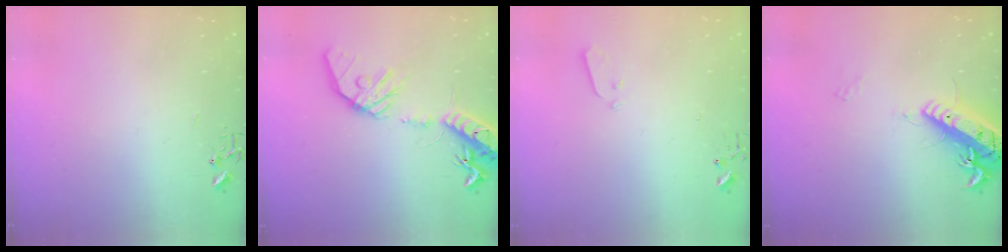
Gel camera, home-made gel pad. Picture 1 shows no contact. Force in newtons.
{"total": 18.6, "press": 18.2, "slide": 3.5}
{"total": 3.0, "press": 2.9, "slide": 0.3}
{"total": 17.1, "press": 16.8, "slide": 3.3}